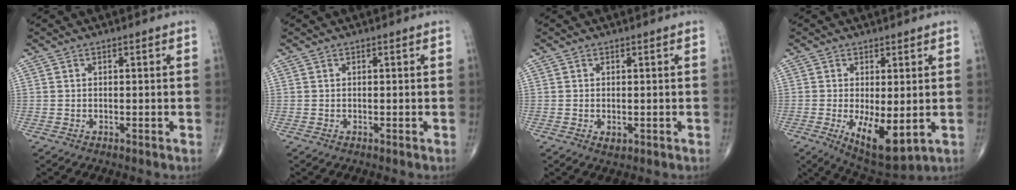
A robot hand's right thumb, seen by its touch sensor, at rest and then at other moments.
{"total": 0.0}
{"total": 1.2, "force": [-0.2, 0.8, 0.9], "torque": [-0.013, -0.004, 0.000]}
{"total": 9.8, "force": [-1.8, 4.0, 8.7], "torque": [-0.134, -0.026, -0.015]}